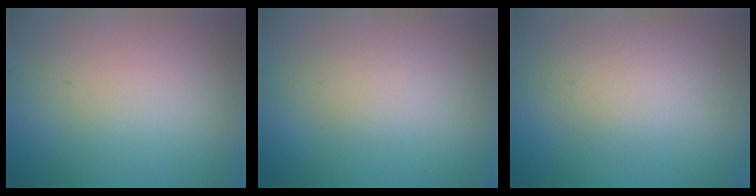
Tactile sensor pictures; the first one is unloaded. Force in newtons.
{"total": 1.2, "press": 1.2, "slide": 0.1}
{"total": 2.3, "press": 2.3, "slide": 0.1}